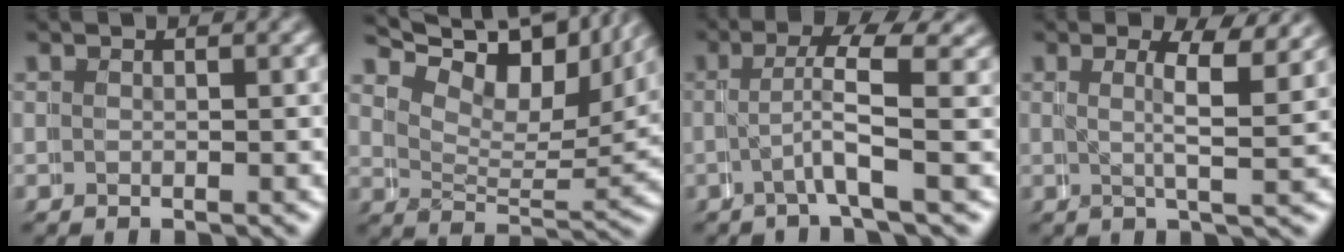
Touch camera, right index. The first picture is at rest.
{"total": 12.0, "force": [9.0, 4.9, 6.3], "torque": [-0.095, 0.031, 0.122]}
{"total": 3.2, "force": [0.5, 0.8, 3.0], "torque": [-0.063, -0.005, 0.000]}
{"total": 3.7, "force": [2.4, 0.3, 2.8], "torque": [-0.051, -0.006, 0.031]}